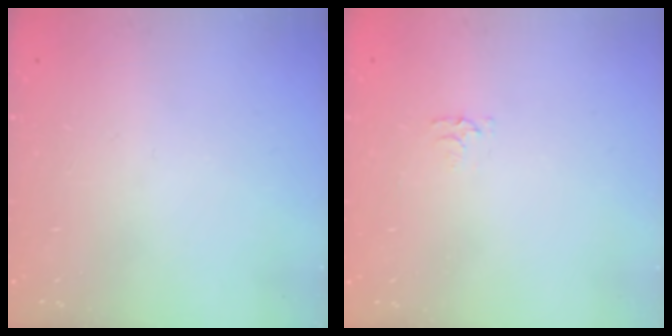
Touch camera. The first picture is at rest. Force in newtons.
{"total": 2.5, "press": 2.5, "slide": 0.4}